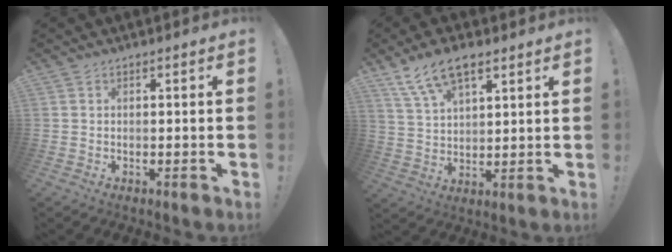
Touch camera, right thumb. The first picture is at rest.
{"total": 10.7, "force": [7.0, 4.7, 6.6], "torque": [-0.117, -0.027, 0.132]}